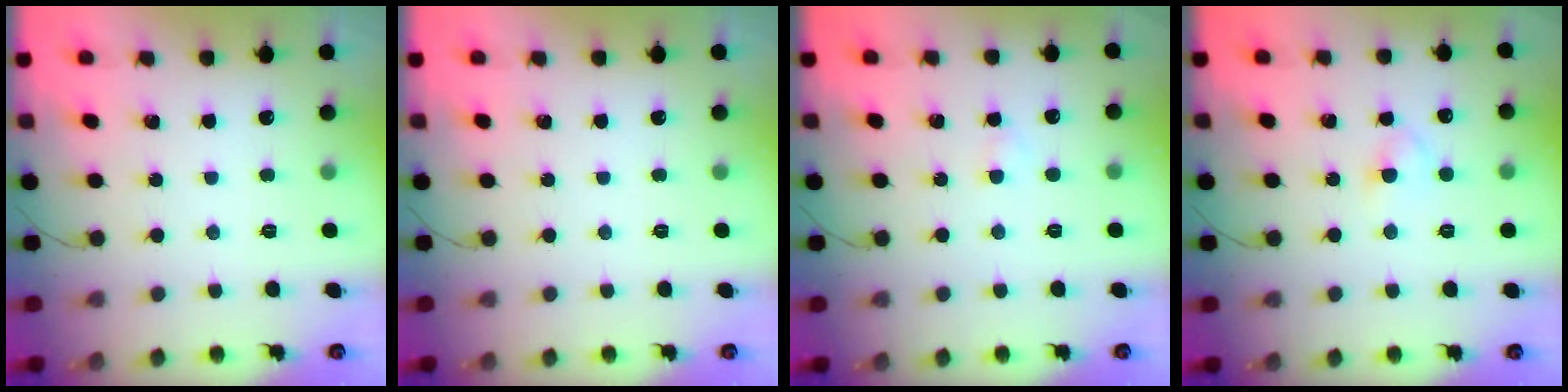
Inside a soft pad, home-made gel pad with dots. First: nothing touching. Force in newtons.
{"total": 0.0}
{"total": 1.3, "press": 1.1, "slide": 0.7}
{"total": 3.3, "press": 3.0, "slide": 1.4}